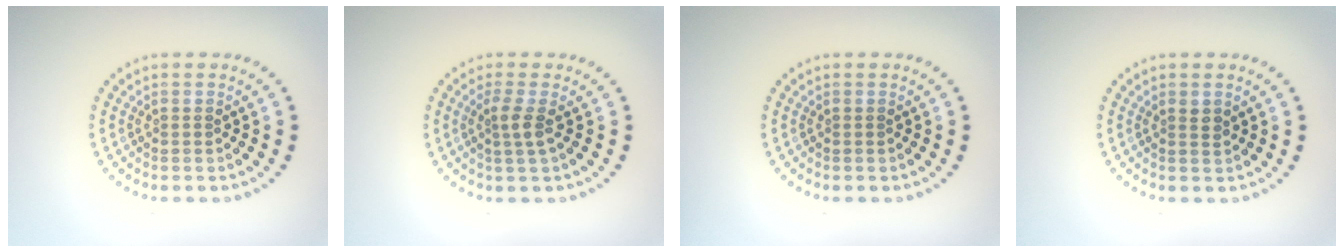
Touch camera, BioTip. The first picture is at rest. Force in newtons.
{"total": 1.8, "press": 1.3, "slide": 1.3}
{"total": 0.0}
{"total": 0.9, "press": 0.8, "slide": 0.4}